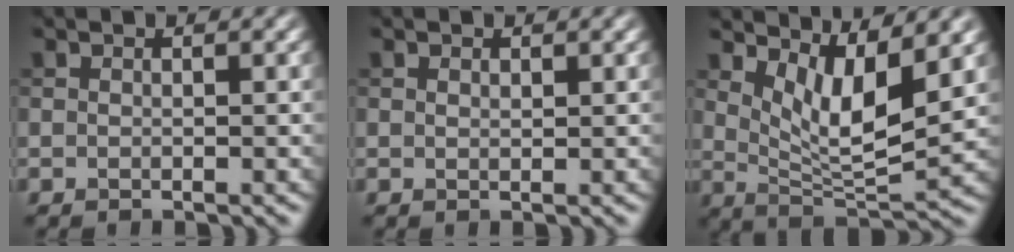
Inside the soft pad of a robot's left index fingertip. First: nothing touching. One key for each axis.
{"total": 0.6, "fx": 0.4, "fy": 0.3, "fz": 0.2, "tx": -0.004, "ty": -0.003, "tz": 0.008}
{"total": 6.0, "fx": 3.0, "fy": 1.8, "fz": 4.9, "tx": -0.090, "ty": -0.018, "tz": 0.056}